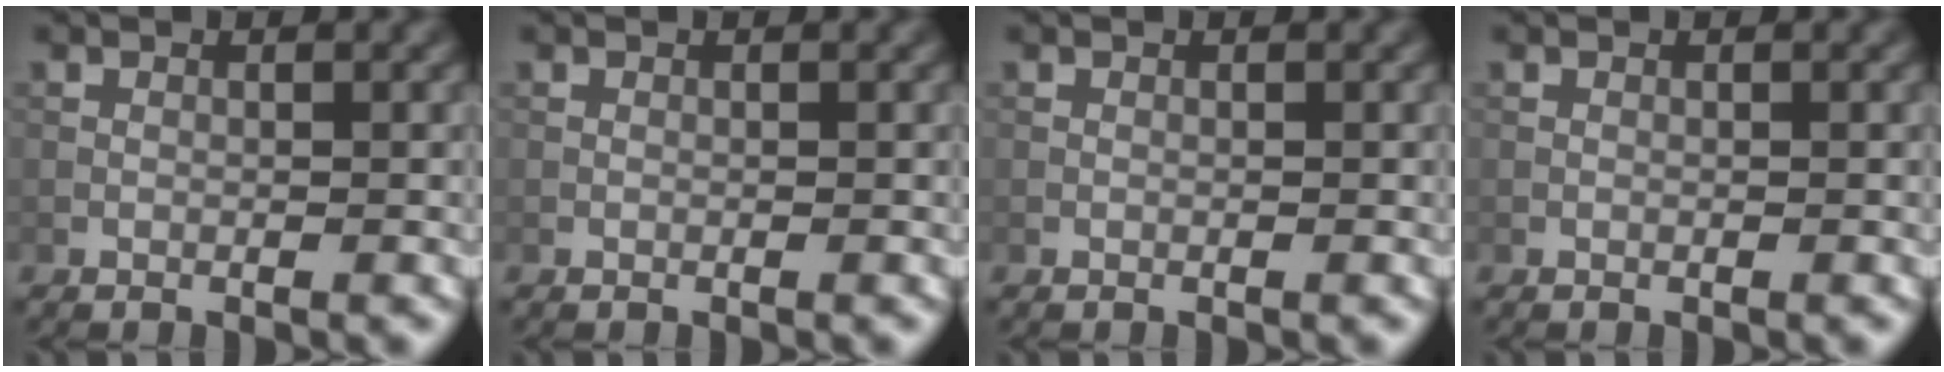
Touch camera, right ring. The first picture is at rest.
{"total": 0.0}
{"total": 0.0}
{"total": 0.0}